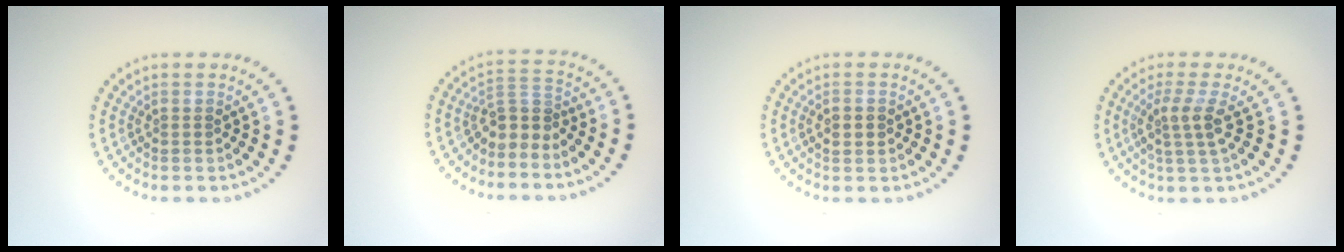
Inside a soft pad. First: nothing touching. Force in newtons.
{"total": 2.6, "press": 2.0, "slide": 1.7}
{"total": 2.0, "press": 2.0, "slide": 0.0}
{"total": 2.7, "press": 2.0, "slide": 1.8}